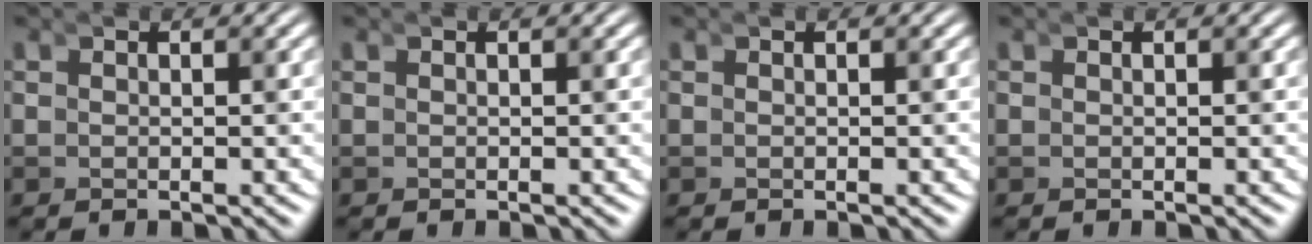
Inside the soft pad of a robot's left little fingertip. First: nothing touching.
{"total": 0.0}
{"total": 0.0}
{"total": 0.0}